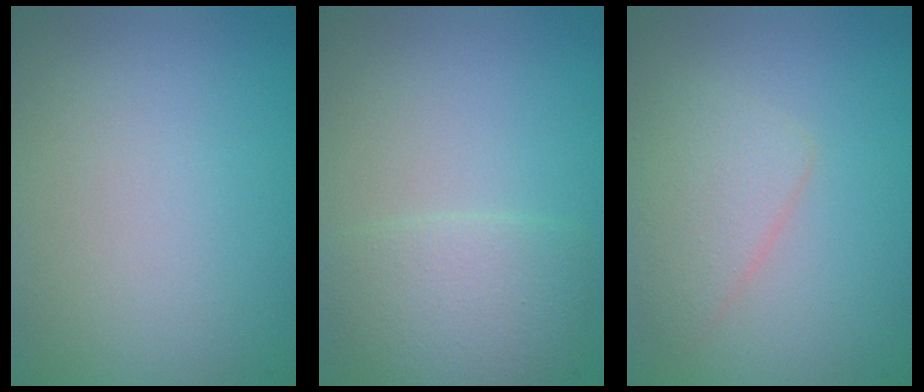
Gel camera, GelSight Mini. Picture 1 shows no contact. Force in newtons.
{"total": 3.6, "press": 3.6, "slide": 0.2}
{"total": 2.6, "press": 2.6, "slide": 0.1}